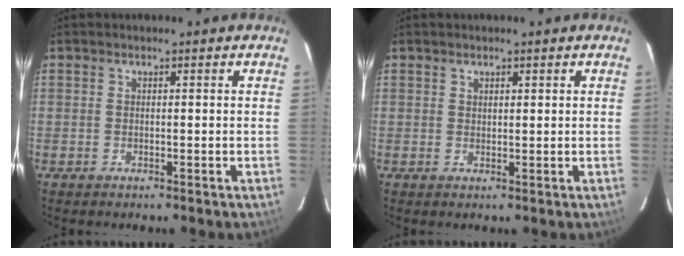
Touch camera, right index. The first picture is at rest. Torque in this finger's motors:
{"motor_torque": [-0.15, -0.06, -0.05, 0.00]}